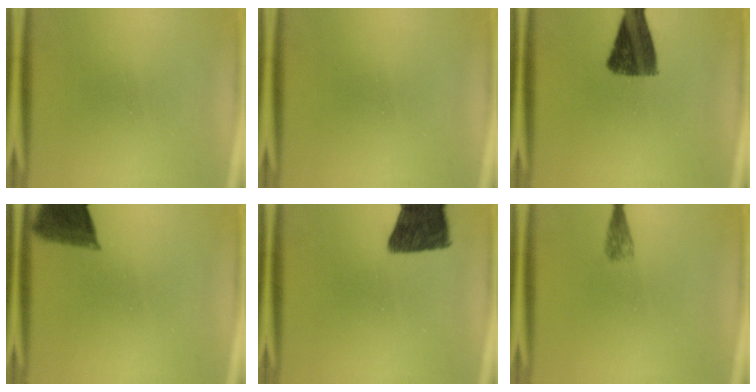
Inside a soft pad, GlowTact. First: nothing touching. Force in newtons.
{"total": 0.0}
{"total": 11.0}
{"total": 9.5}
{"total": 12.5}
{"total": 1.4}